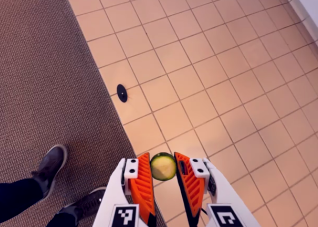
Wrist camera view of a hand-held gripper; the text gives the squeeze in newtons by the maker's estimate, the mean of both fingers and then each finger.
{"total": 6.8, "left": 6.5, "right": 7.1}